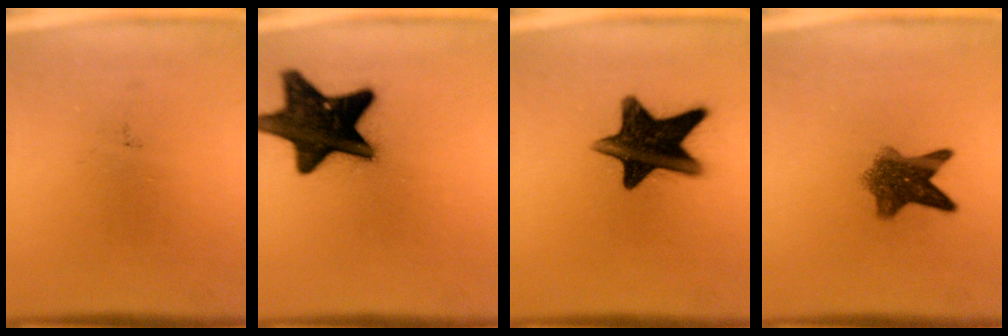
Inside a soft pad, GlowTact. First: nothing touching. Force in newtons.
{"total": 18.6}
{"total": 15.0}
{"total": 7.2}